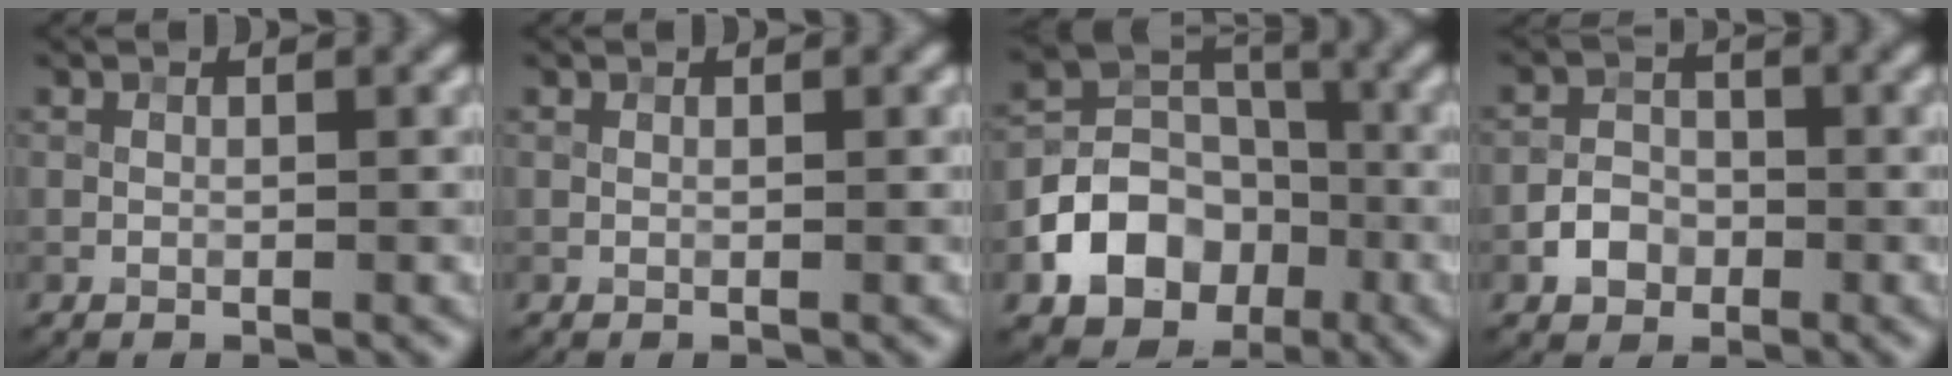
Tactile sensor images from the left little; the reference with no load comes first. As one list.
[{"total": 0.0}, {"total": 8.5, "force": [-3.4, 6.6, 4.1], "torque": [-0.049, 0.004, -0.072]}, {"total": 2.6, "force": [-1.3, 2.1, 1.0], "torque": [-0.011, 0.004, -0.027]}]